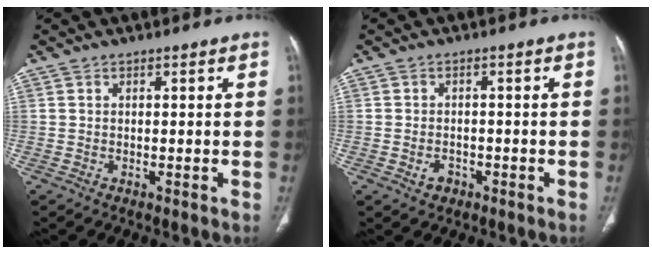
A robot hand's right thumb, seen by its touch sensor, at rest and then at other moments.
{"total": 2.4, "force": [-1.2, 1.8, 1.1], "torque": [-0.015, 0.009, -0.013]}